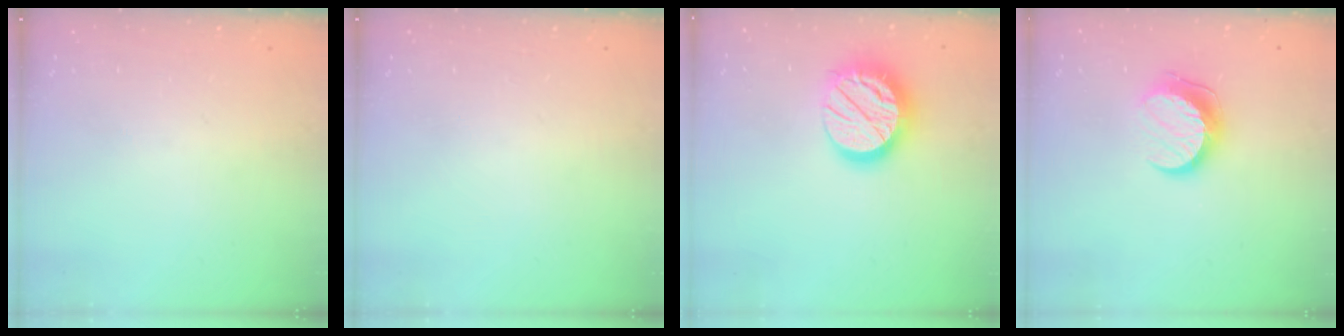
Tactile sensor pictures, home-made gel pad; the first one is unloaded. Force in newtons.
{"total": 0.0}
{"total": 16.3, "press": 16.3, "slide": 1.2}
{"total": 9.9, "press": 9.8, "slide": 0.6}